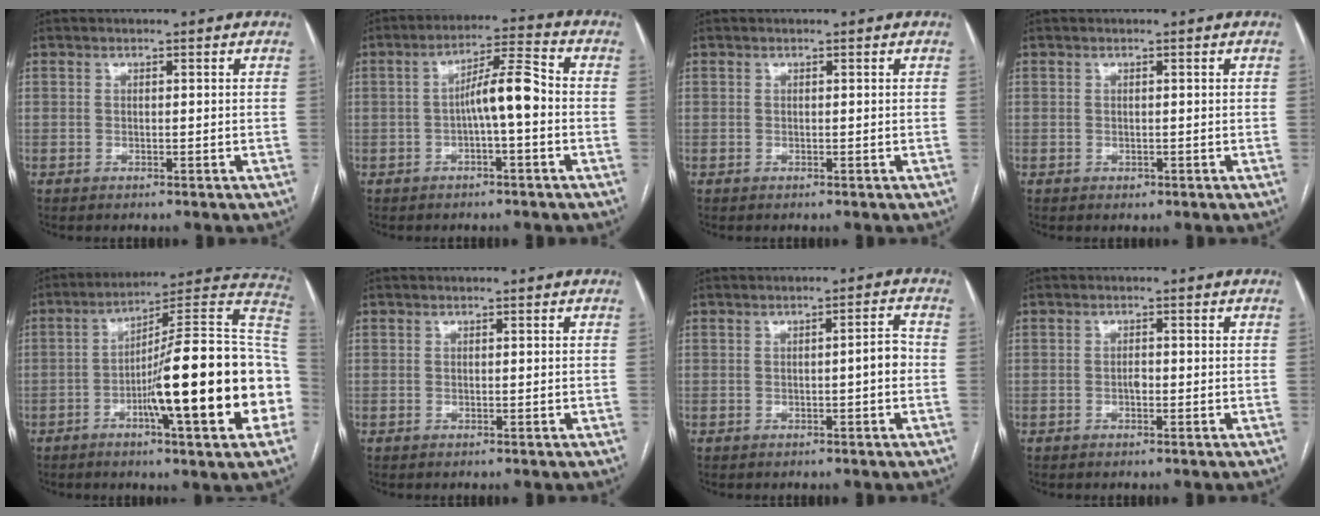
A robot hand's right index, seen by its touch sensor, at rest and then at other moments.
{"total": 7.1, "force": [-1.0, 0.8, 6.9], "torque": [-0.118, 0.023, -0.019]}
{"total": 0.0}
{"total": 0.7, "force": [-0.2, 0.6, 0.2], "torque": [-0.003, 0.002, -0.001]}
{"total": 24.0, "force": [-5.3, 2.1, 23.3], "torque": [-0.261, 0.017, -0.083]}
{"total": 0.0}
{"total": 2.8, "force": [-0.5, 0.3, 2.8], "torque": [-0.034, 0.005, -0.009]}
{"total": 0.8, "force": [-0.3, 0.4, 0.6], "torque": [-0.012, 0.002, -0.006]}